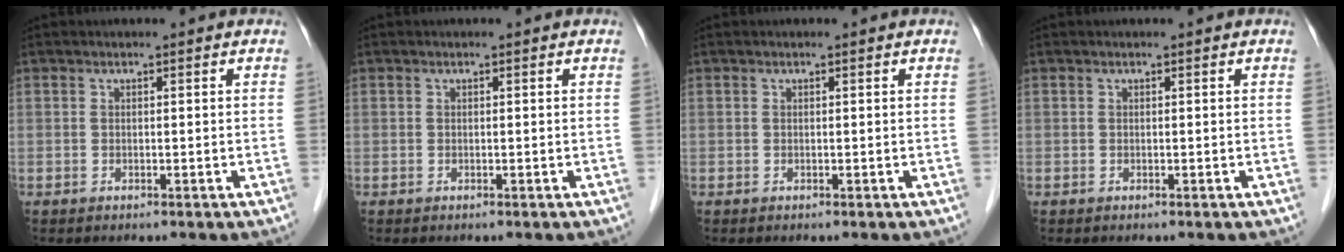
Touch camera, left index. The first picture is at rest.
{"total": 0.0}
{"total": 0.0}
{"total": 0.0}